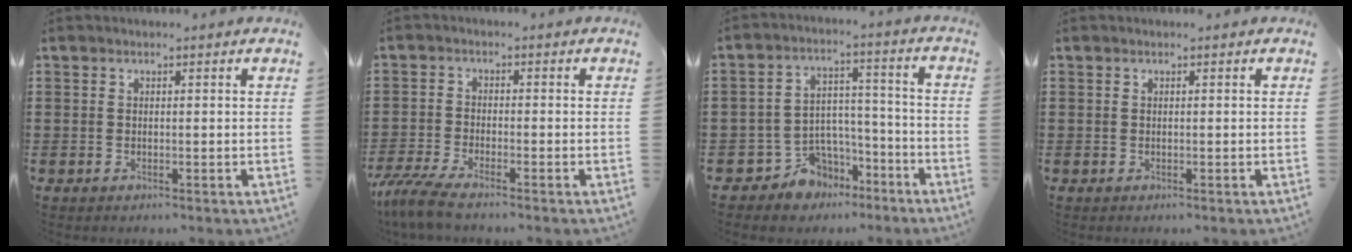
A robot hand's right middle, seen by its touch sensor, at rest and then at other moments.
{"total": 4.3, "force": [-3.7, 0.2, 2.3], "torque": [-0.075, -0.021, -0.079]}
{"total": 6.3, "force": [-4.7, 4.2, 0.3], "torque": [-0.033, 0.009, -0.091]}
{"total": 0.0}